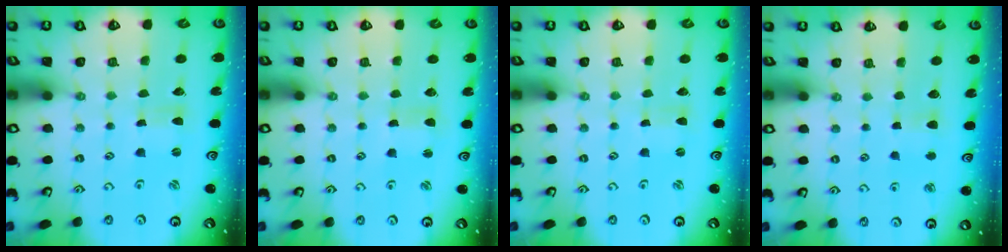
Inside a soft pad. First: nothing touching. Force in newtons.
{"total": 1.9, "press": 1.8, "slide": 0.3}
{"total": 0.0}
{"total": 3.6, "press": 3.6, "slide": 0.7}